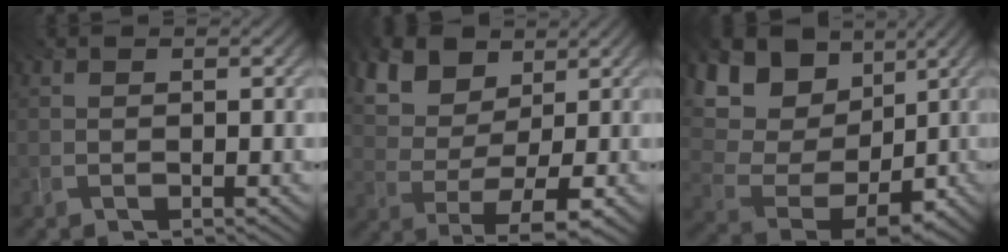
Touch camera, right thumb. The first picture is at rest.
{"total": 8.6, "force": [3.4, 4.7, 6.4], "torque": [-0.133, 0.006, 0.059]}
{"total": 14.9, "force": [5.7, 10.7, 8.7], "torque": [-0.205, 0.043, 0.110]}